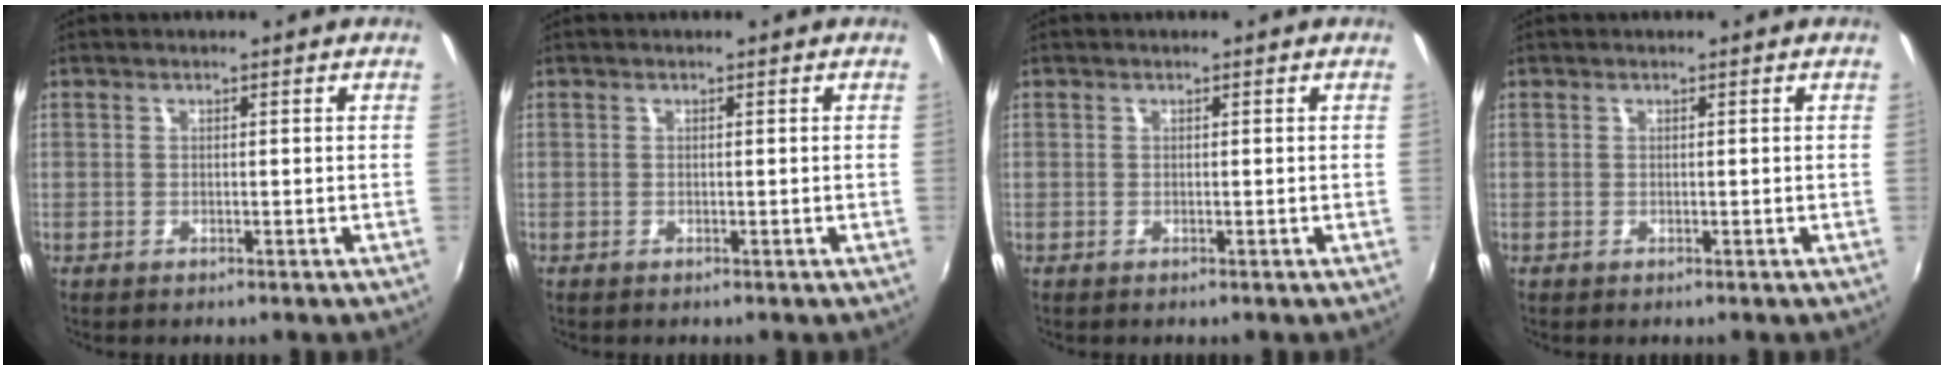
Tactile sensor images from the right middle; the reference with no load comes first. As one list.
[{"total": 0.0}, {"total": 0.0}, {"total": 0.0}]